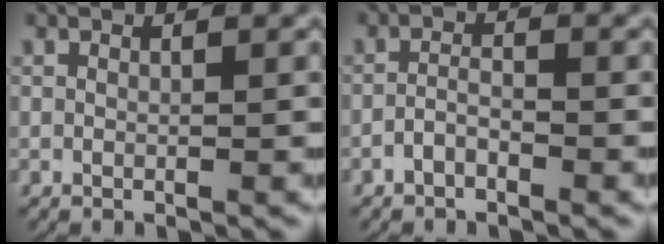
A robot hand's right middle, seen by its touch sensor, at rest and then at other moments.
{"total": 1.8, "force": [-1.5, 0.5, 0.9], "torque": [-0.010, 0.000, -0.030]}